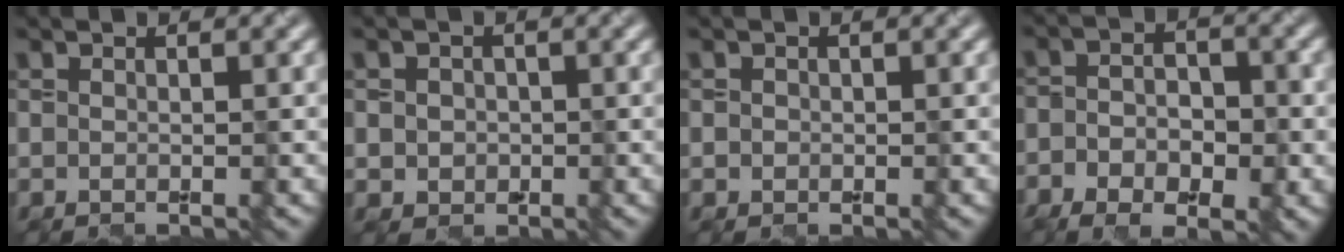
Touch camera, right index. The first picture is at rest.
{"total": 1.5, "force": [-0.7, 1.3, 0.3], "torque": [-0.011, 0.004, -0.001]}
{"total": 0.7, "force": [-0.5, 0.0, -0.4], "torque": [0.004, 0.006, 0.003]}
{"total": 5.4, "force": [-3.0, 2.9, 3.5], "torque": [-0.058, -0.001, -0.042]}